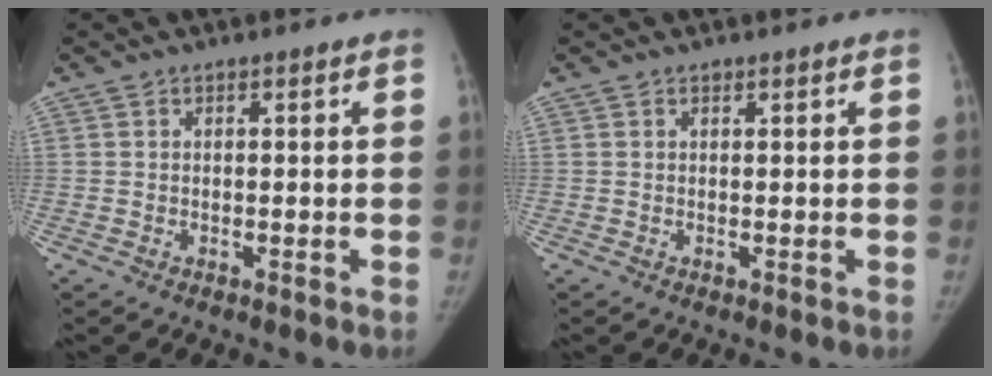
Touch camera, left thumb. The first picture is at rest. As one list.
[{"total": 0.5, "force": [0.4, 0.3, 0.1], "torque": [-0.002, -0.003, 0.005]}]